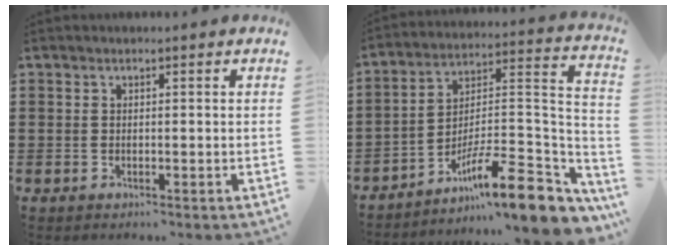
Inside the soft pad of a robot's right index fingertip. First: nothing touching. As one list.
[{"total": 13.5, "force": [-8.9, 3.3, 9.6], "torque": [-0.139, 0.013, -0.159]}]